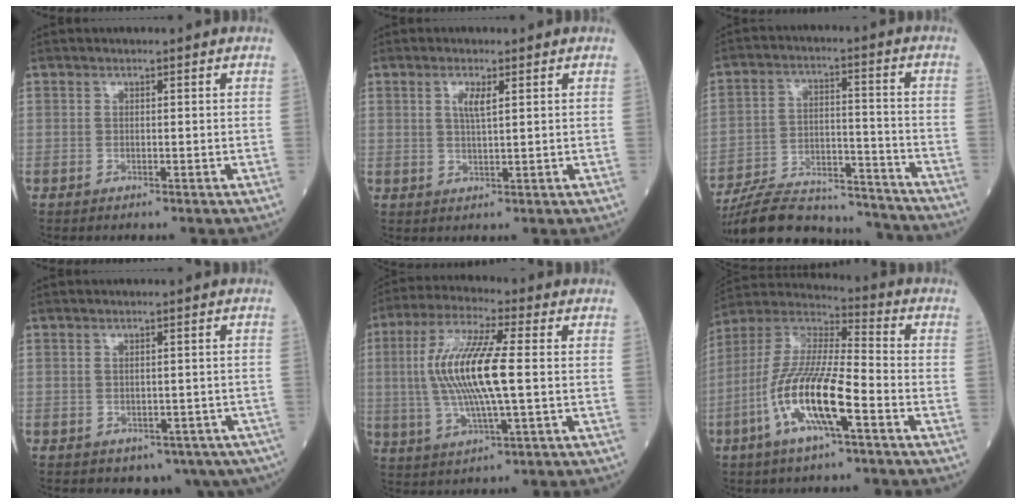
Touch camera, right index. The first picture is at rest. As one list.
[{"total": 2.7, "force": [1.1, 0.4, 2.5], "torque": [-0.053, -0.001, 0.019]}, {"total": 20.2, "force": [-19.1, 3.7, 5.6], "torque": [-0.115, 0.012, -0.292]}, {"total": 6.8, "force": [-4.3, 4.2, 3.2], "torque": [-0.018, 0.007, -0.053]}, {"total": 13.4, "force": [0.4, 2.1, 13.2], "torque": [-0.277, 0.007, 0.005]}, {"total": 15.1, "force": [-5.5, 2.7, 13.8], "torque": [-0.284, -0.006, -0.108]}]